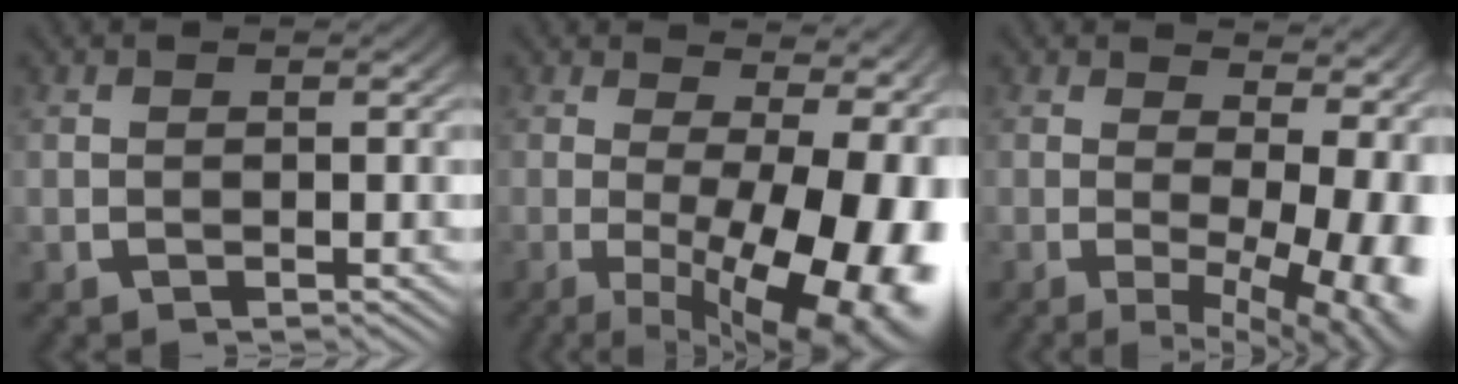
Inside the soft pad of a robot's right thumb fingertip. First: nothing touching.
{"total": 15.3, "force": [-2.8, 8.3, 12.5], "torque": [-0.184, -0.052, -0.019]}
{"total": 9.4, "force": [-1.2, 4.9, 7.9], "torque": [-0.116, -0.037, -0.003]}